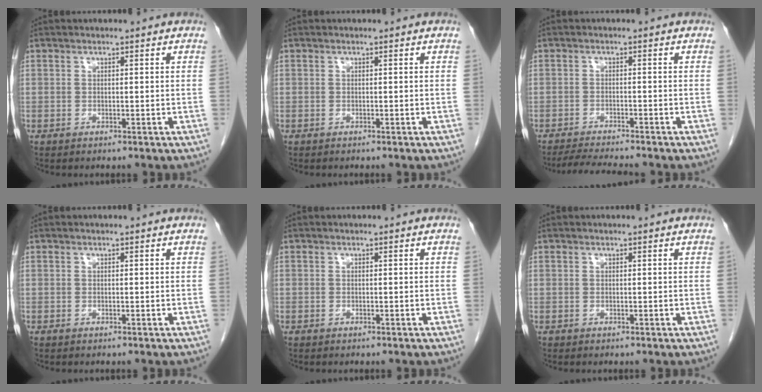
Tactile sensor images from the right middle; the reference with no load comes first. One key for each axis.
{"total": 0.0}
{"total": 6.1, "fx": -5.6, "fy": 0.0, "fz": 2.4, "tx": -0.039, "ty": -0.017, "tz": -0.092}
{"total": 0.0}
{"total": 0.0}
{"total": 0.0}